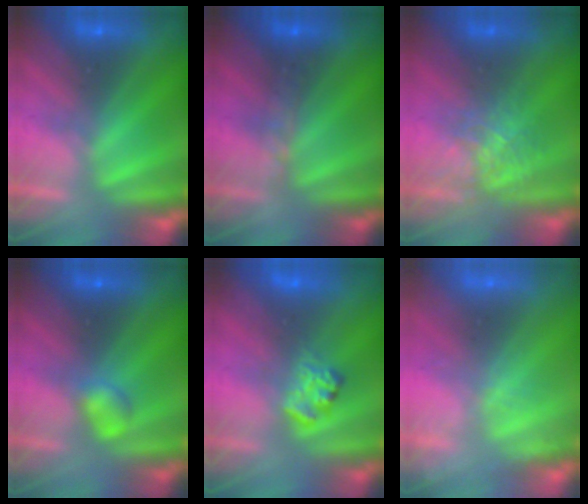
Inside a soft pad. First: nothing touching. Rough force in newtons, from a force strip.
{"total": 2.9}
{"total": 2.7}
{"total": 2.2}
{"total": 2.3}
{"total": 1.7}